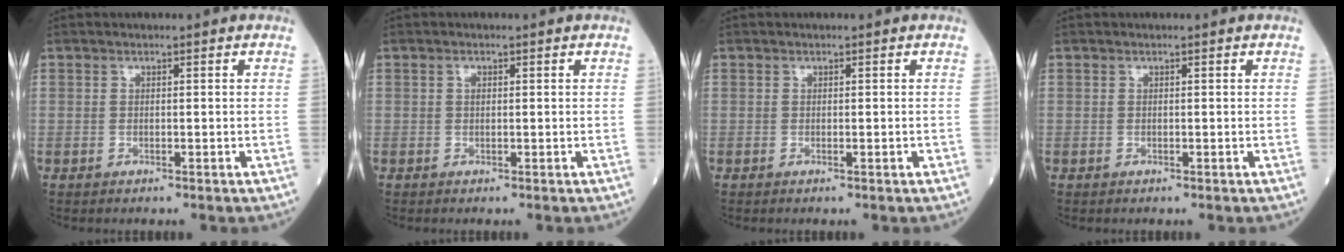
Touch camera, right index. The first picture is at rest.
{"total": 0.8, "force": [0.2, 0.5, 0.6], "torque": [-0.013, 0.001, 0.003]}
{"total": 0.6, "force": [-0.2, 0.1, 0.6], "torque": [-0.012, -0.002, -0.001]}
{"total": 0.0}